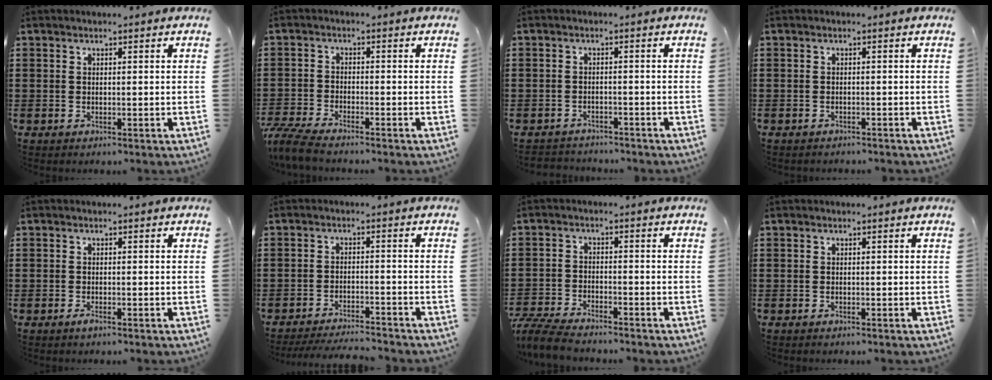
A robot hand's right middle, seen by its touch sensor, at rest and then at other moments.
{"total": 4.4, "force": [-4.1, 0.2, 1.6], "torque": [-0.055, -0.015, -0.088]}
{"total": 2.1, "force": [-2.0, 0.4, -0.3], "torque": [-0.002, 0.001, -0.047]}
{"total": 0.8, "force": [-0.8, 0.1, 0.0], "torque": [-0.002, 0.001, -0.017]}
{"total": 0.8, "force": [-0.4, 0.2, 0.6], "torque": [-0.013, -0.006, -0.006]}
{"total": 3.9, "force": [-3.7, 0.0, 0.9], "torque": [-0.022, -0.002, -0.077]}
{"total": 5.5, "force": [-5.3, 0.6, 1.5], "torque": [-0.049, -0.002, -0.109]}
{"total": 0.0}